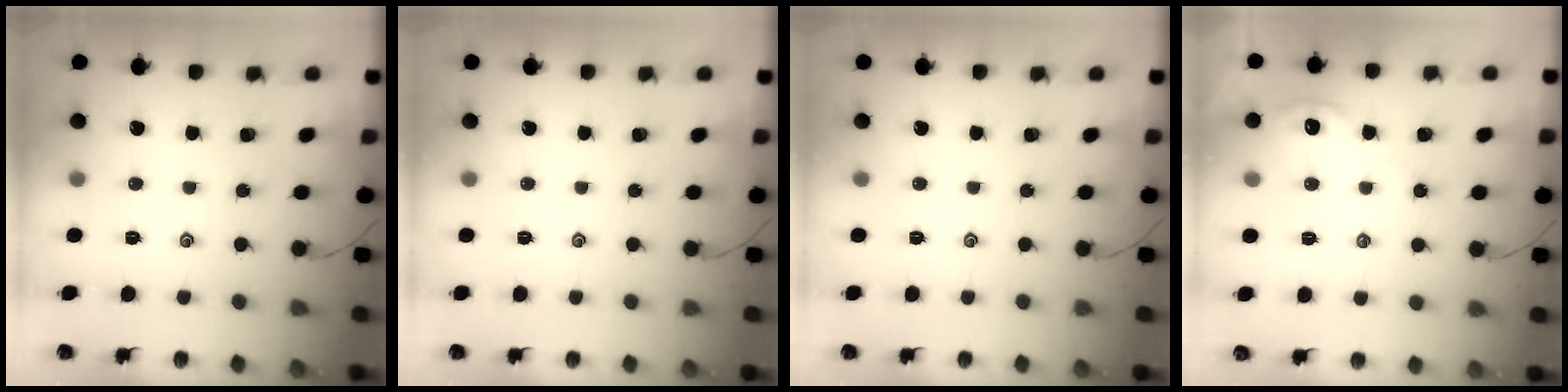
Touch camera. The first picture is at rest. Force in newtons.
{"total": 0.0}
{"total": 0.0}
{"total": 3.0, "press": 3.0, "slide": 0.5}